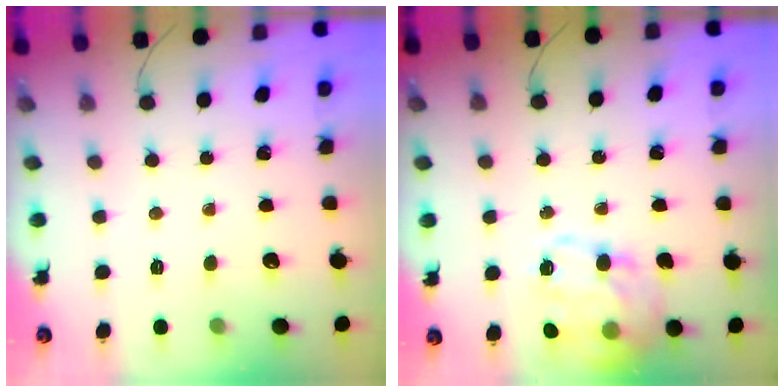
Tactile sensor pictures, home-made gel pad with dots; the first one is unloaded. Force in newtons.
{"total": 18.4, "press": 18.2, "slide": 2.5}